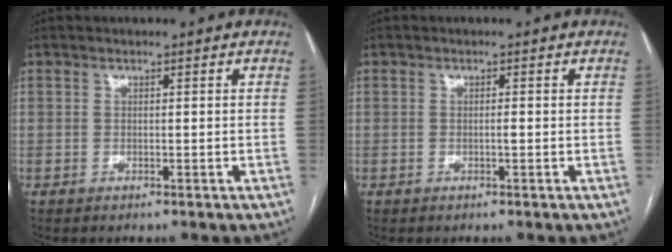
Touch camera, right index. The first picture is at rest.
{"total": 0.9, "force": [-0.2, 0.0, 0.8], "torque": [-0.015, 0.001, -0.003]}